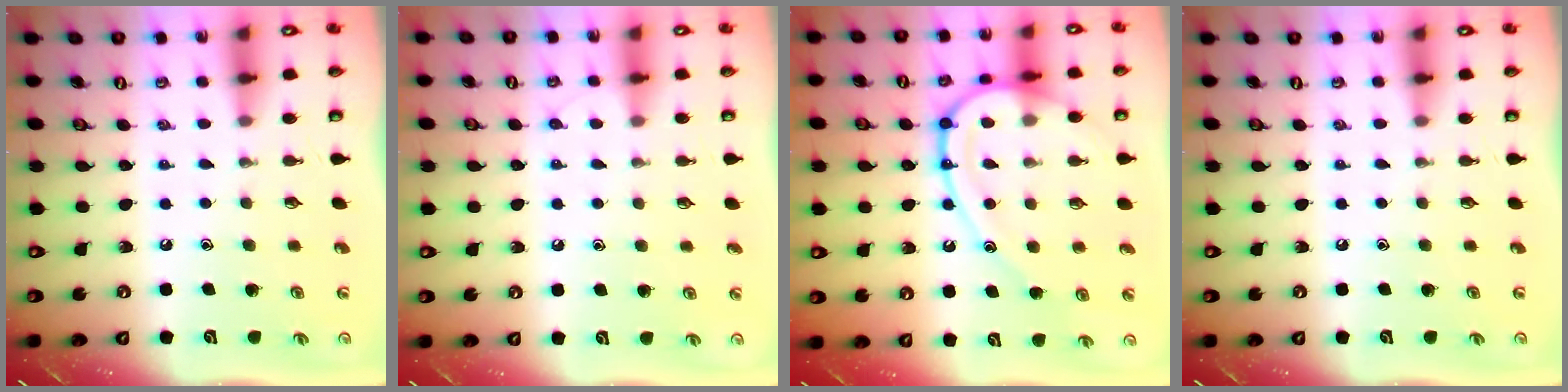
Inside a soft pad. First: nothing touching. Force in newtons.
{"total": 4.6, "press": 4.6, "slide": 0.5}
{"total": 15.4, "press": 15.3, "slide": 1.8}
{"total": 0.0}